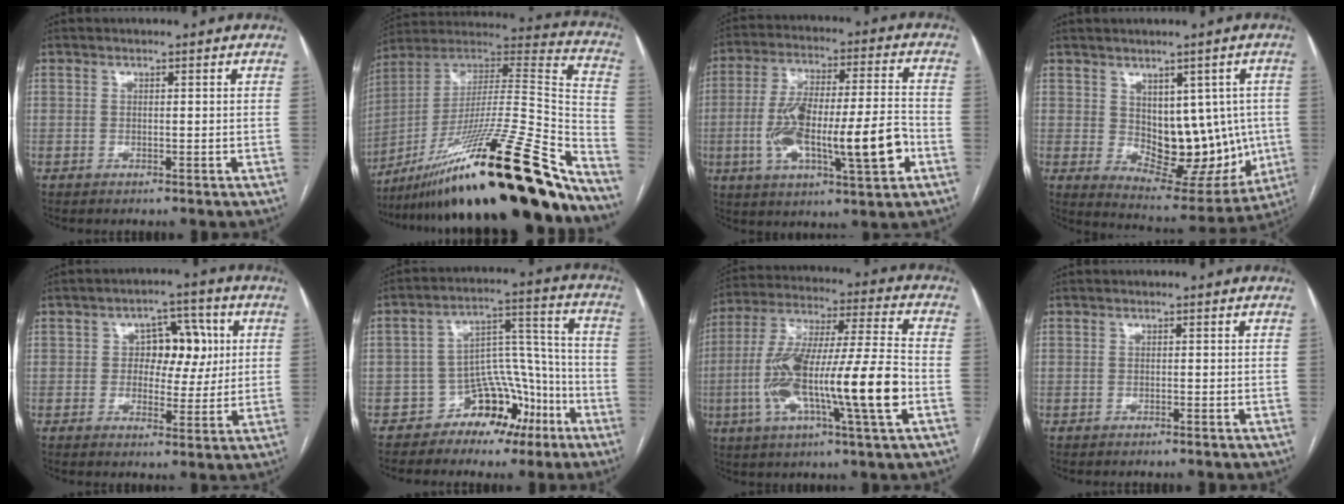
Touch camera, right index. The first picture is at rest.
{"total": 36.2, "force": [-25.6, 2.3, 25.5], "torque": [-0.354, -0.022, -0.415]}
{"total": 17.8, "force": [-4.5, 3.5, 16.9], "torque": [-0.298, 0.014, -0.066]}
{"total": 13.5, "force": [0.1, 7.7, 11.1], "torque": [-0.129, 0.004, 0.031]}
{"total": 7.2, "force": [1.2, 4.6, 5.4], "torque": [-0.064, 0.019, 0.020]}
{"total": 10.0, "force": [-6.2, 6.6, 4.3], "torque": [-0.053, 0.054, -0.093]}
{"total": 20.3, "force": [-4.8, 1.2, 19.7], "torque": [-0.370, -0.003, -0.085]}
{"total": 0.5, "force": [-0.5, -0.1, 0.2], "torque": [-0.005, -0.001, -0.009]}